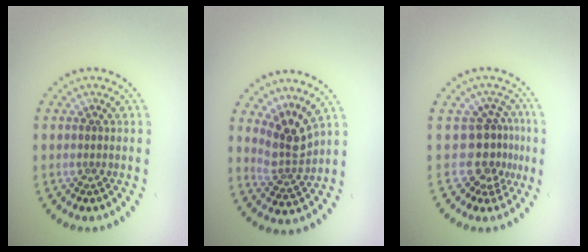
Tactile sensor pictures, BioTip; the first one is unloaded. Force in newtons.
{"total": 3.2, "press": 2.3, "slide": 2.2}
{"total": 3.3, "press": 2.4, "slide": 2.2}